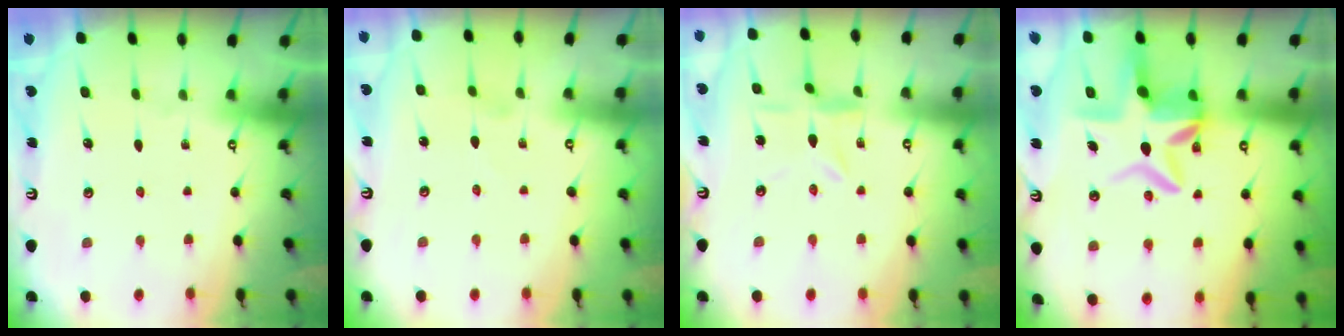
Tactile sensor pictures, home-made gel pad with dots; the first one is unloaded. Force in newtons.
{"total": 1.2, "press": 1.2, "slide": 0.1}
{"total": 3.6, "press": 3.6, "slide": 0.3}
{"total": 9.7, "press": 9.2, "slide": 3.0}